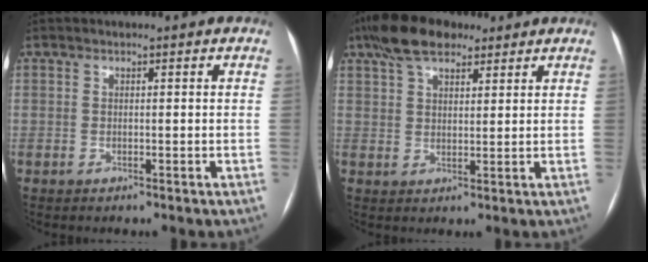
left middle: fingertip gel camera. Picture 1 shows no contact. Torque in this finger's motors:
{"motor_torque": [0.90, -0.91, 0.56, 0.12]}